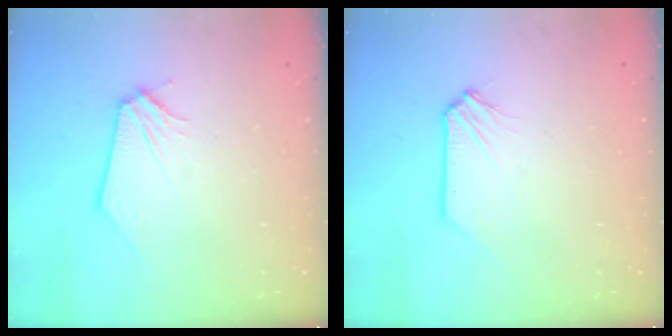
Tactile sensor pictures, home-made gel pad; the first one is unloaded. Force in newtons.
{"total": 0.0}